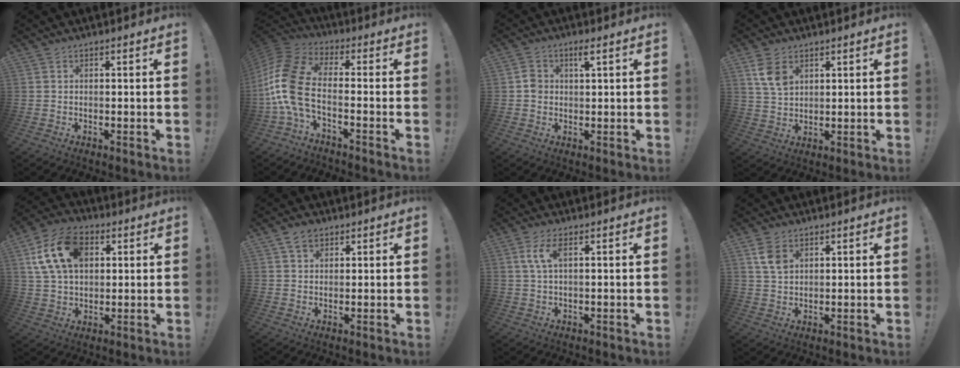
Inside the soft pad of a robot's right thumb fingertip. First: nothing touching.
{"total": 14.9, "force": [-2.0, 8.1, 12.3], "torque": [-0.260, 0.014, -0.029]}
{"total": 3.5, "force": [0.9, 2.2, 2.5], "torque": [-0.039, 0.001, 0.013]}
{"total": 7.7, "force": [3.5, 4.9, 4.8], "torque": [-0.086, -0.009, 0.068]}
{"total": 16.7, "force": [5.7, 11.2, 11.0], "torque": [-0.192, -0.004, 0.110]}
{"total": 4.2, "force": [2.6, 2.5, 2.0], "torque": [-0.032, -0.007, 0.049]}
{"total": 5.2, "force": [1.8, 1.5, 4.6], "torque": [-0.087, 0.003, 0.032]}
{"total": 5.9, "force": [2.7, 3.8, 3.7], "torque": [-0.056, -0.006, 0.051]}